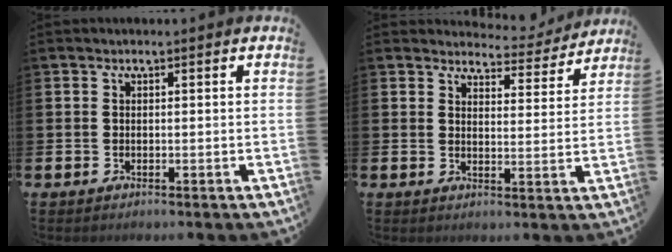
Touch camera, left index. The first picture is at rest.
{"total": 4.1, "force": [4.0, 1.2, 0.3], "torque": [-0.011, -0.031, 0.066]}